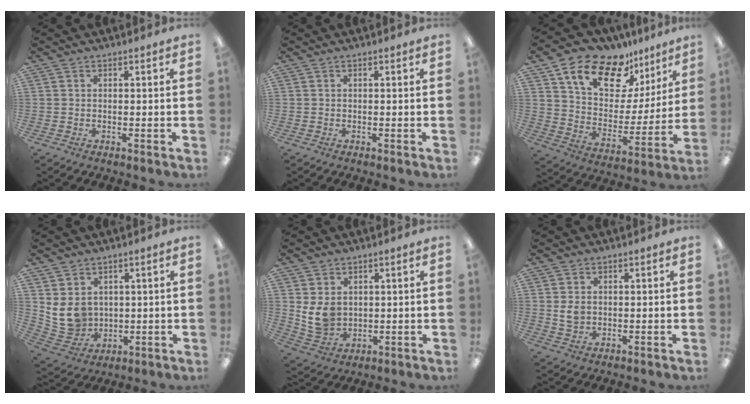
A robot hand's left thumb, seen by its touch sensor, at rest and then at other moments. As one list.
[{"total": 0.0}, {"total": 16.7, "force": [12.2, 8.7, 7.3], "torque": [-0.141, -0.078, 0.220]}, {"total": 8.5, "force": [2.4, 7.3, 3.5], "torque": [-0.093, -0.011, 0.051]}, {"total": 7.6, "force": [1.8, 6.2, 4.0], "torque": [-0.094, -0.005, 0.033]}, {"total": 3.5, "force": [0.6, 2.8, 2.1], "torque": [-0.033, 0.002, 0.009]}]